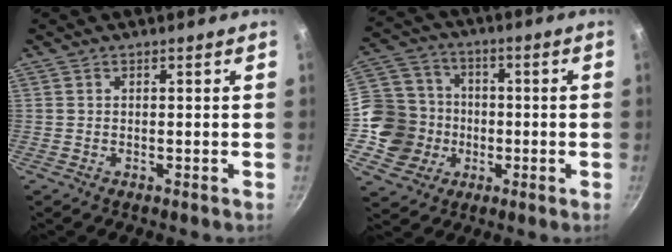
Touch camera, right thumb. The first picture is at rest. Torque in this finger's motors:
{"motor_torque": [0.80, 0.70, -0.15, 0.00, 0.02]}